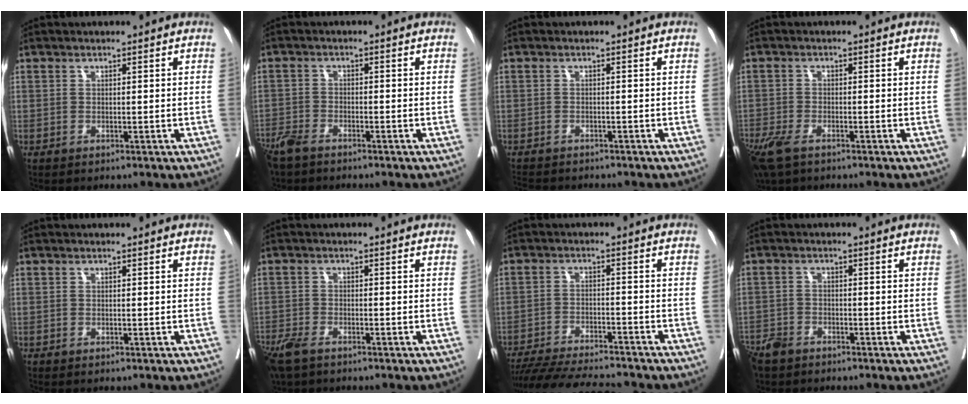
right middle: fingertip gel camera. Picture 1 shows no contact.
{"total": 4.7, "force": [-3.9, 1.2, 2.1], "torque": [-0.045, -0.009, -0.078]}
{"total": 6.4, "force": [-5.7, 1.6, 2.2], "torque": [-0.031, -0.006, -0.083]}
{"total": 8.2, "force": [-5.6, 3.1, 5.0], "torque": [-0.113, -0.021, -0.101]}
{"total": 0.0}
{"total": 6.5, "force": [-4.9, 2.3, 3.7], "torque": [-0.076, -0.014, -0.091]}
{"total": 15.4, "force": [-14.0, 1.4, 6.1], "torque": [-0.103, -0.023, -0.212]}
{"total": 4.3, "force": [-3.6, 1.9, 1.4], "torque": [-0.032, -0.004, -0.069]}